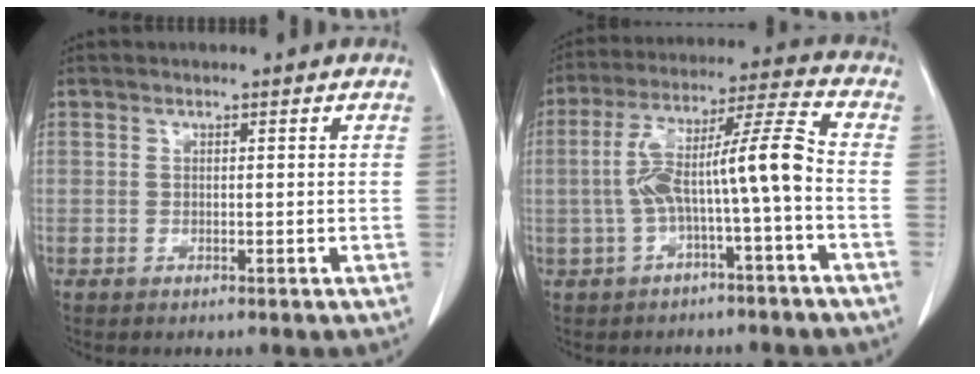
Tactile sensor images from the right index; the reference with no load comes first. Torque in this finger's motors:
{"motor_torque": [1.33, -0.41, 0.69, 0.15]}